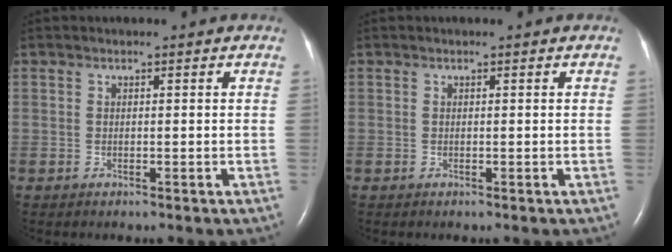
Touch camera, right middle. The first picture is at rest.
{"total": 0.0}